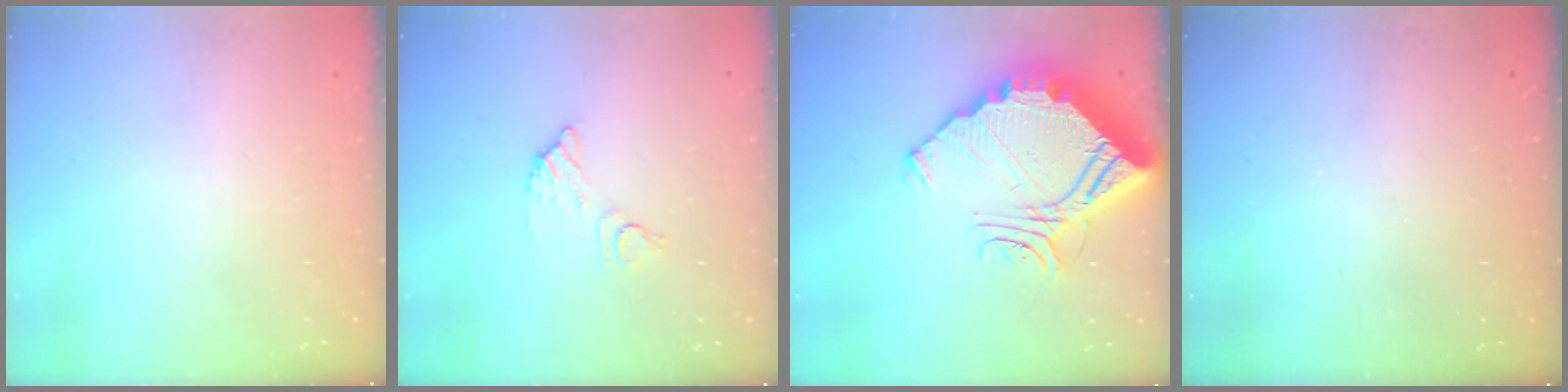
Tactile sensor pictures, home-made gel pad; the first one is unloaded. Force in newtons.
{"total": 6.2, "press": 6.2, "slide": 0.3}
{"total": 20.4, "press": 20.3, "slide": 1.8}
{"total": 3.3, "press": 3.3, "slide": 0.1}